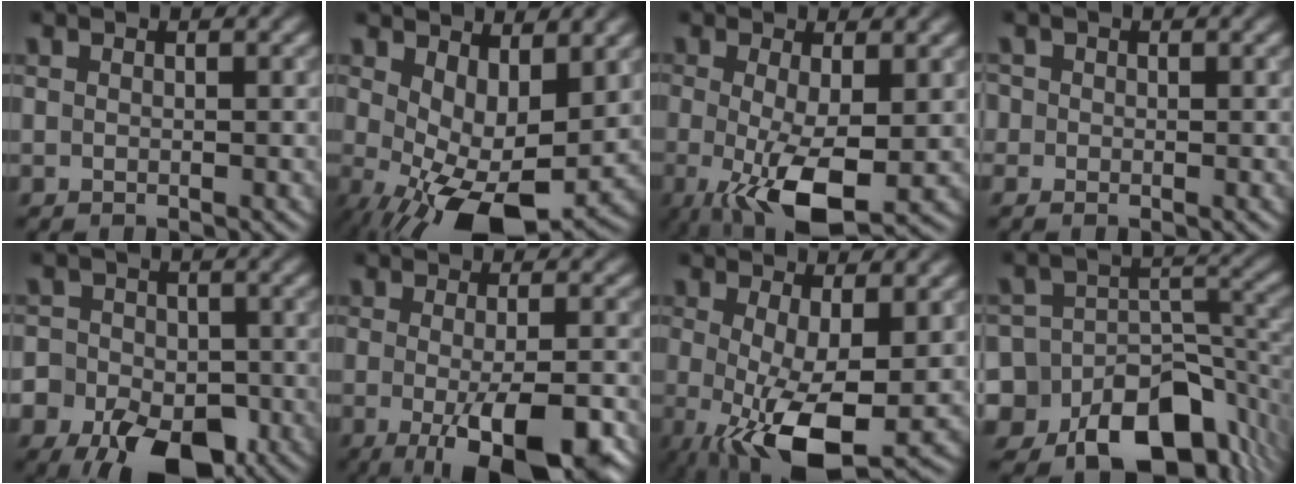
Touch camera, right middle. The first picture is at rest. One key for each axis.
{"total": 9.5, "fx": -0.7, "fy": 4.7, "fz": 8.3, "tx": -0.140, "ty": -0.017, "tz": 0.000}
{"total": 8.0, "fx": -1.8, "fy": 2.6, "fz": 7.4, "tx": -0.139, "ty": -0.021, "tz": -0.026}
{"total": 0.8, "fx": -0.3, "fy": 0.7, "fz": 0.2, "tx": 0.001, "ty": -0.003, "tz": -0.008}
{"total": 11.7, "fx": -6.1, "fy": 8.5, "fz": 5.2, "tx": -0.060, "ty": -0.045, "tz": -0.120}
{"total": 9.6, "fx": -3.7, "fy": 2.9, "fz": 8.3, "tx": -0.125, "ty": -0.017, "tz": -0.046}
{"total": 9.3, "fx": -1.9, "fy": 3.4, "fz": 8.4, "tx": -0.159, "ty": -0.022, "tz": -0.028}
{"total": 15.7, "fx": -9.8, "fy": 10.0, "fz": 7.1, "tx": -0.119, "ty": -0.003, "tz": -0.120}